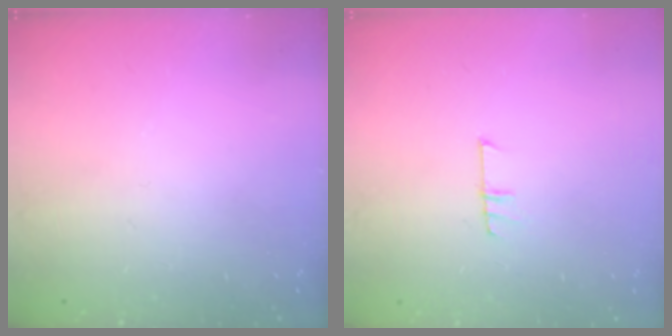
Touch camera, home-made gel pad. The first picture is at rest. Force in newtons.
{"total": 5.5, "press": 5.4, "slide": 0.6}